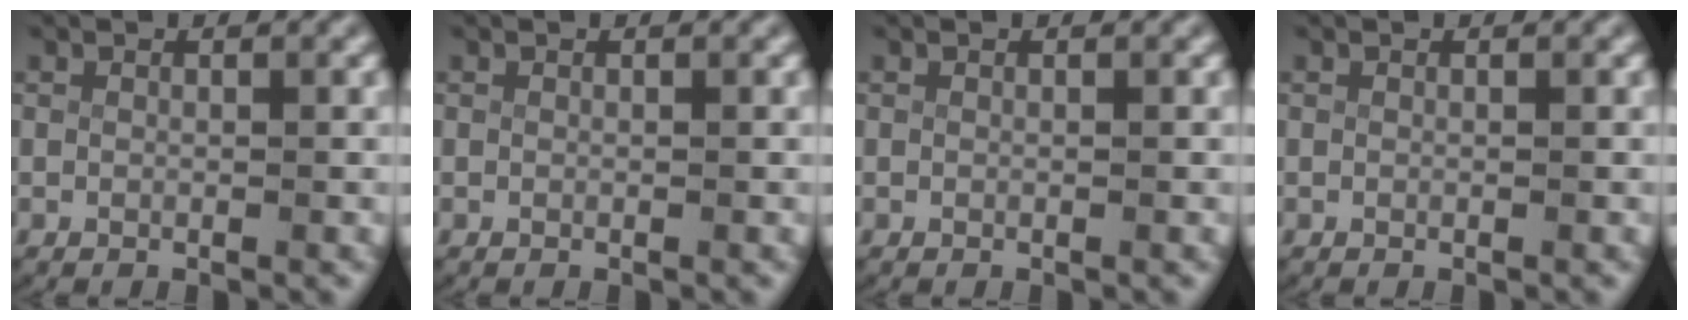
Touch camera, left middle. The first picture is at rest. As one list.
[{"total": 0.6, "force": [-0.1, -0.5, -0.2], "torque": [0.002, -0.011, 0.007]}, {"total": 0.0}, {"total": 0.0}]